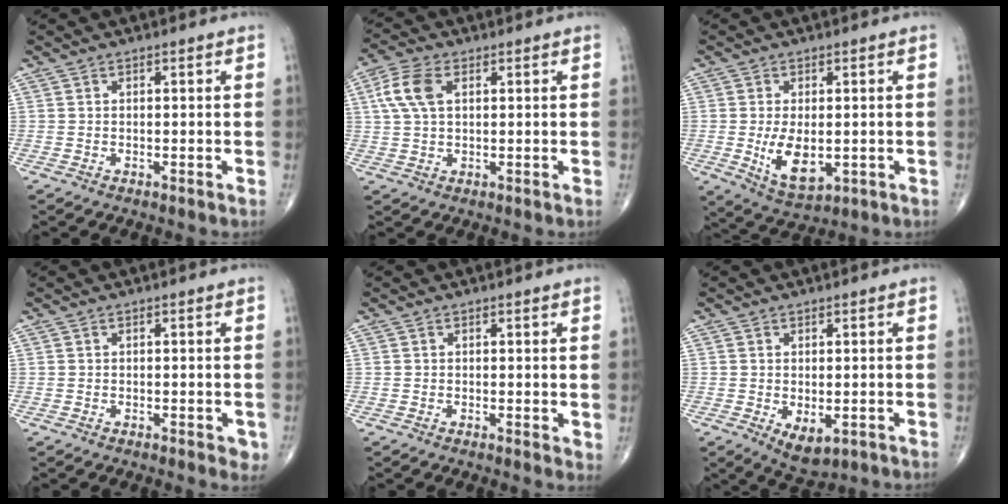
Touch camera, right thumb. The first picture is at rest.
{"total": 7.3, "force": [2.1, 4.1, 5.6], "torque": [-0.129, 0.012, 0.040]}
{"total": 8.6, "force": [-1.0, 4.6, 7.2], "torque": [-0.119, -0.018, -0.003]}
{"total": 2.2, "force": [-0.6, 1.0, 1.9], "torque": [-0.011, -0.002, -0.007]}
{"total": 1.5, "force": [0.3, 0.6, 1.3], "torque": [-0.018, -0.007, 0.001]}
{"total": 5.0, "force": [-1.2, 2.7, 4.1], "torque": [-0.058, -0.011, -0.005]}